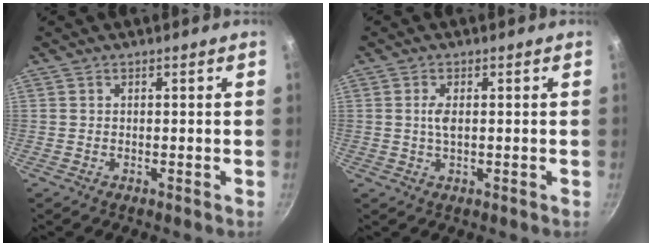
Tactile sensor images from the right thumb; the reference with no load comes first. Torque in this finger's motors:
{"motor_torque": [0.67, 0.63, 0.69, -0.05, 0.04]}